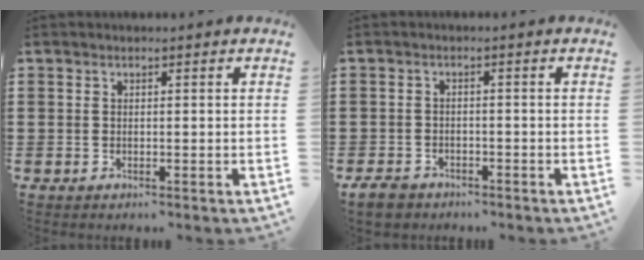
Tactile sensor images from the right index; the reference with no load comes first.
{"total": 2.6, "force": [-2.2, 1.1, 0.7], "torque": [-0.025, 0.003, -0.048]}